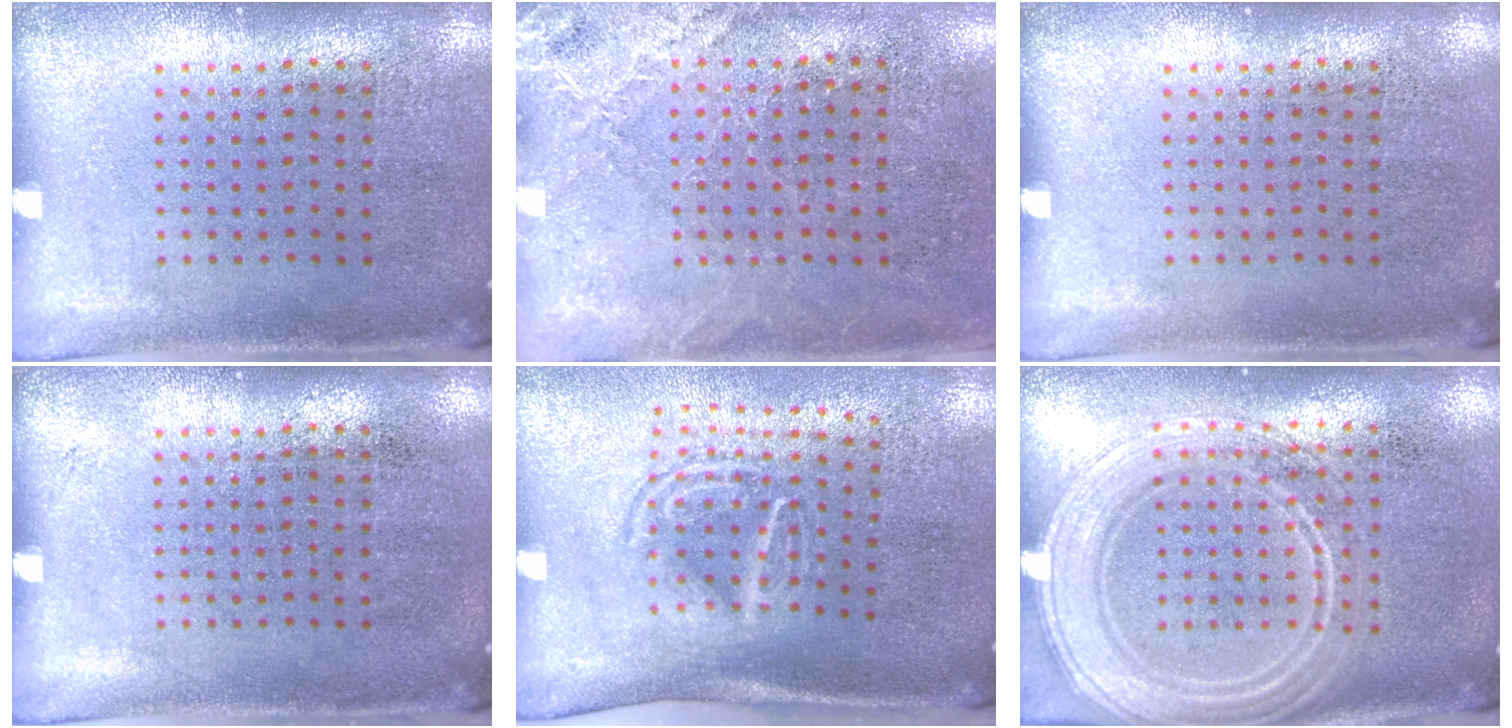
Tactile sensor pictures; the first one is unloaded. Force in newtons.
{"total": 2.6, "press": 2.5, "slide": 0.7}
{"total": 0.0}
{"total": 0.0}
{"total": 1.6, "press": 1.2, "slide": 1.1}
{"total": 2.5, "press": 2.5, "slide": 0.4}